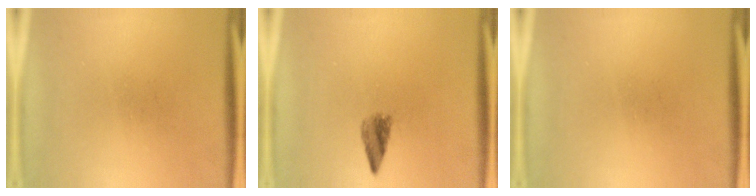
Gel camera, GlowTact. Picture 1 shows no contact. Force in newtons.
{"total": 2.6}
{"total": 0.0}